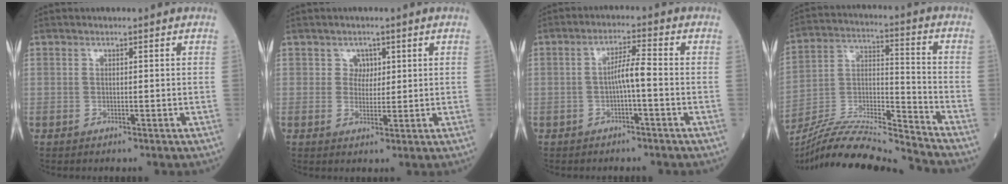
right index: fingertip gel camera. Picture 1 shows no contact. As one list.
[{"total": 2.2, "force": [1.1, 1.8, 0.5], "torque": [-0.001, -0.002, 0.015]}, {"total": 3.6, "force": [-0.8, 0.1, 3.5], "torque": [-0.059, 0.011, -0.011]}, {"total": 17.6, "force": [-16.6, -1.3, 5.8], "torque": [-0.106, 0.006, -0.295]}]